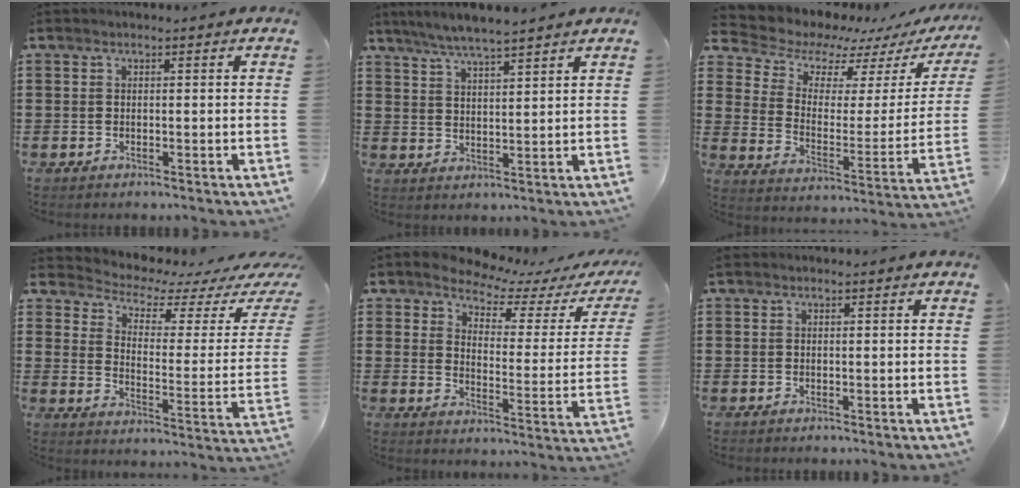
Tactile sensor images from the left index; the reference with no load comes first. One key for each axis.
{"total": 4.5, "fx": 4.1, "fy": -0.1, "fz": 1.8, "tx": -0.048, "ty": -0.011, "tz": 0.073}
{"total": 6.0, "fx": 5.4, "fy": 2.5, "fz": 0.9, "tx": -0.048, "ty": -0.048, "tz": 0.091}
{"total": 3.6, "fx": 3.0, "fy": 1.0, "fz": 1.7, "tx": -0.047, "ty": -0.029, "tz": 0.042}
{"total": 4.7, "fx": 4.5, "fy": 1.0, "fz": 1.1, "tx": -0.053, "ty": -0.030, "tz": 0.074}
{"total": 0.0}